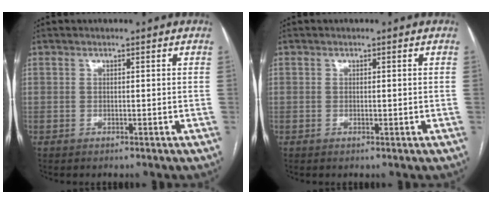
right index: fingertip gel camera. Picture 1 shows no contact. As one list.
[{"total": 0.6, "force": [-0.1, 0.2, 0.6], "torque": [-0.010, -0.002, 0.001]}]